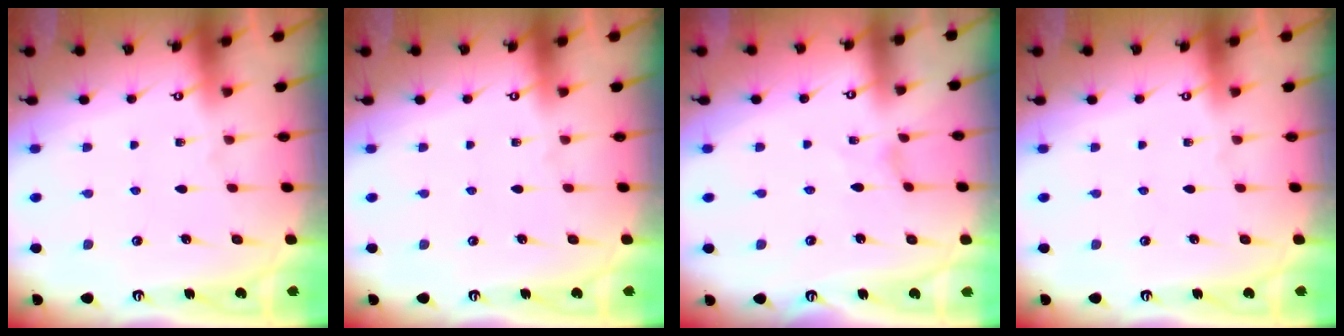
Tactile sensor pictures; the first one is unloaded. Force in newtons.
{"total": 0.0}
{"total": 0.0}
{"total": 0.0}